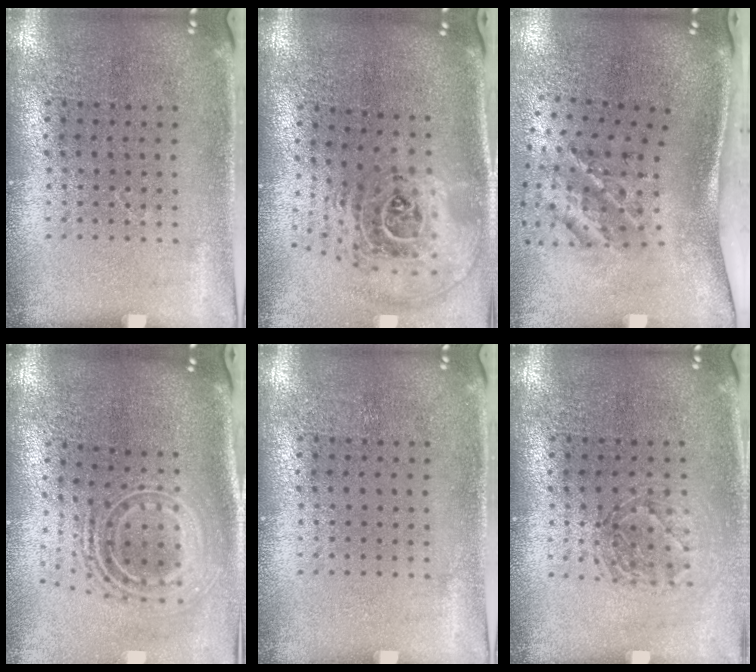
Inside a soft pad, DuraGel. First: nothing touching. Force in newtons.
{"total": 2.6, "press": 1.9, "slide": 1.8}
{"total": 2.2, "press": 1.2, "slide": 1.8}
{"total": 2.4, "press": 1.7, "slide": 1.7}
{"total": 0.0}
{"total": 1.4, "press": 1.2, "slide": 0.7}